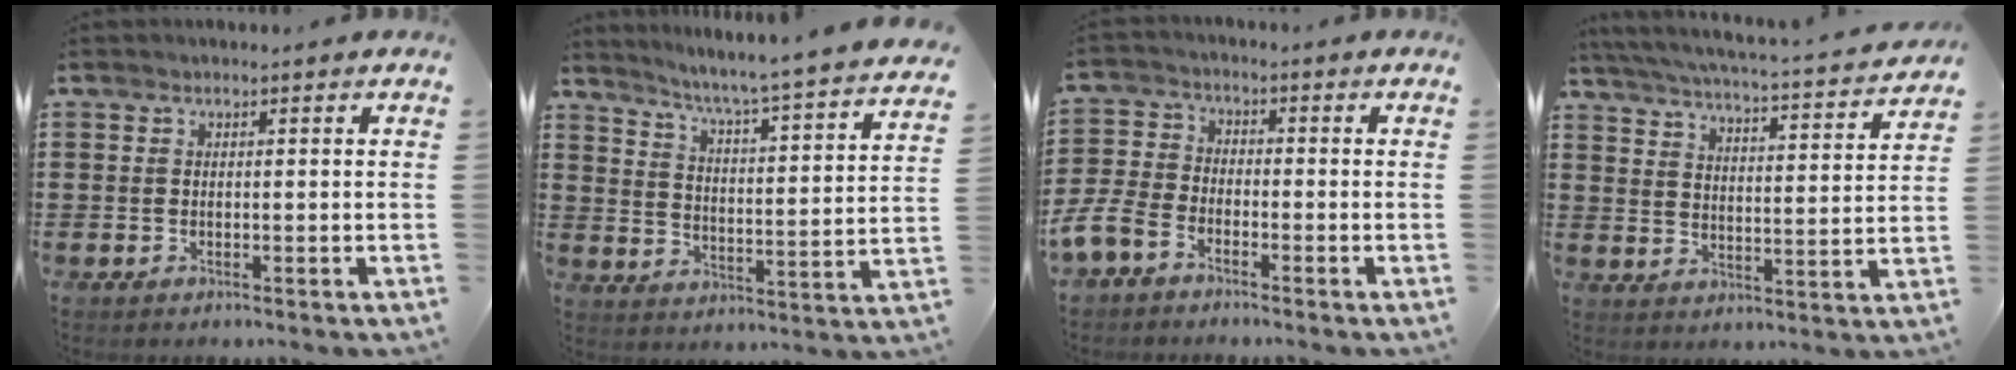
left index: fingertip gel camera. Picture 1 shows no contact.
{"total": 4.6, "force": [4.0, -1.3, 2.0], "torque": [-0.059, -0.047, 0.052]}
{"total": 5.0, "force": [-4.0, 2.1, 2.1], "torque": [-0.079, -0.006, -0.090]}
{"total": 4.0, "force": [3.7, -0.4, 1.5], "torque": [-0.052, -0.035, 0.052]}